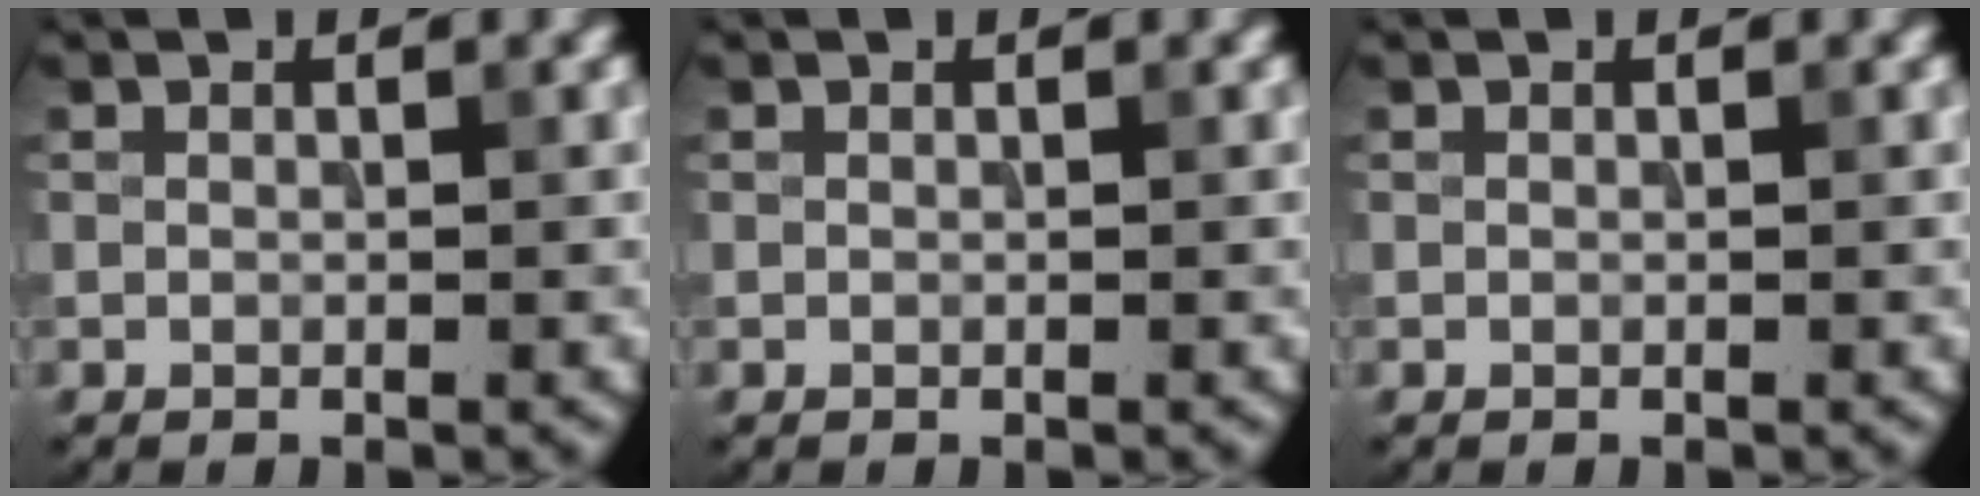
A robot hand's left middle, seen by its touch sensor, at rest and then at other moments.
{"total": 0.0}
{"total": 0.0}